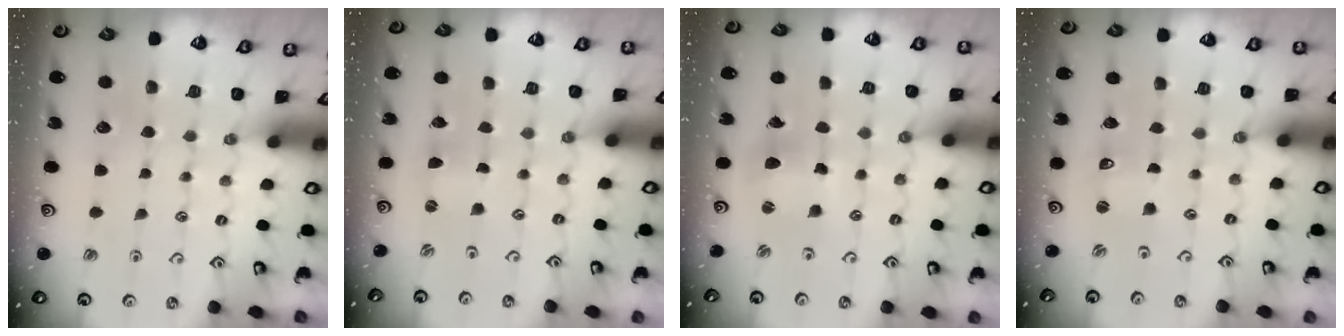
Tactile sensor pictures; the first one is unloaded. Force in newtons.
{"total": 0.0}
{"total": 8.1, "press": 8.0, "slide": 1.0}
{"total": 0.6, "press": 0.6, "slide": 0.1}